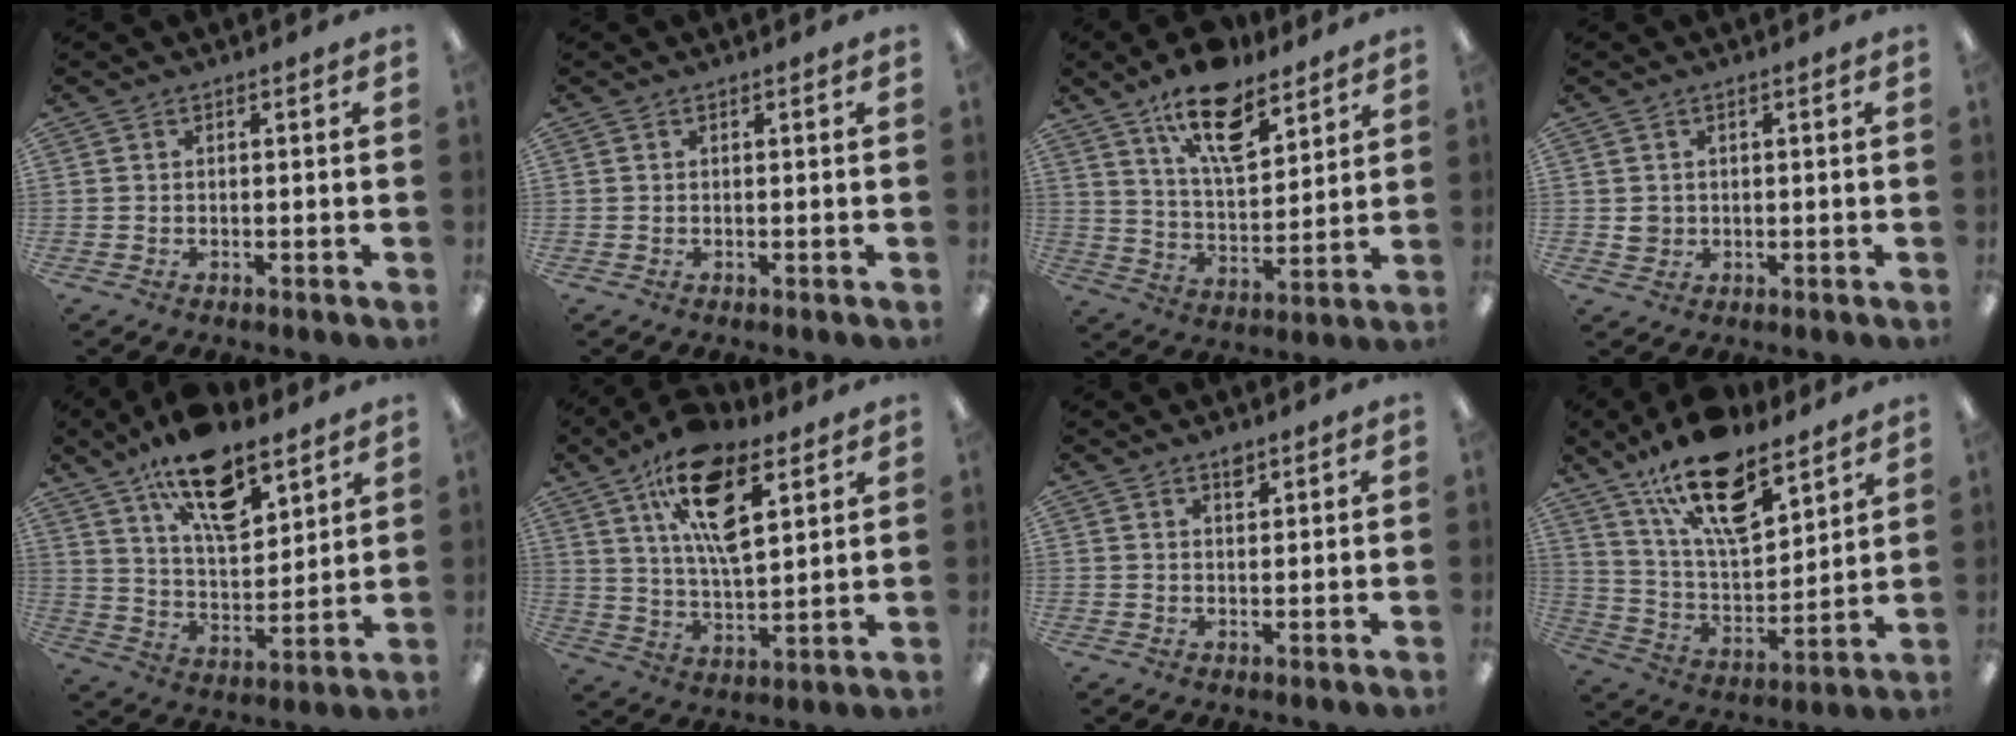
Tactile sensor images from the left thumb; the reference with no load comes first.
{"total": 0.0}
{"total": 15.7, "force": [10.6, 6.7, 9.3], "torque": [-0.150, -0.049, 0.182]}
{"total": 2.2, "force": [0.6, 2.0, 0.6], "torque": [-0.006, 0.000, 0.009]}
{"total": 17.6, "force": [11.7, 7.5, 10.8], "torque": [-0.178, -0.054, 0.200]}
{"total": 18.2, "force": [9.8, 8.2, 13.0], "torque": [-0.223, -0.025, 0.167]}
{"total": 2.4, "force": [1.8, 1.1, 1.2], "torque": [-0.010, -0.007, 0.029]}
{"total": 20.2, "force": [13.7, 8.1, 12.5], "torque": [-0.213, -0.074, 0.237]}